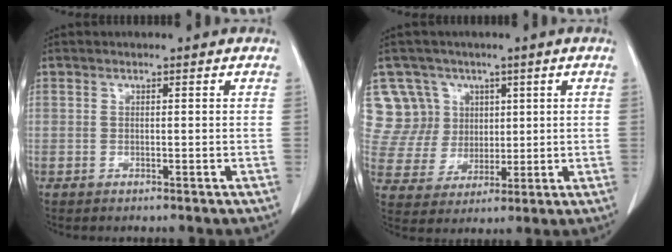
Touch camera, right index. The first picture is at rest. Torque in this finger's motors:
{"motor_torque": [-0.28, 0.42, 0.01, -0.01]}